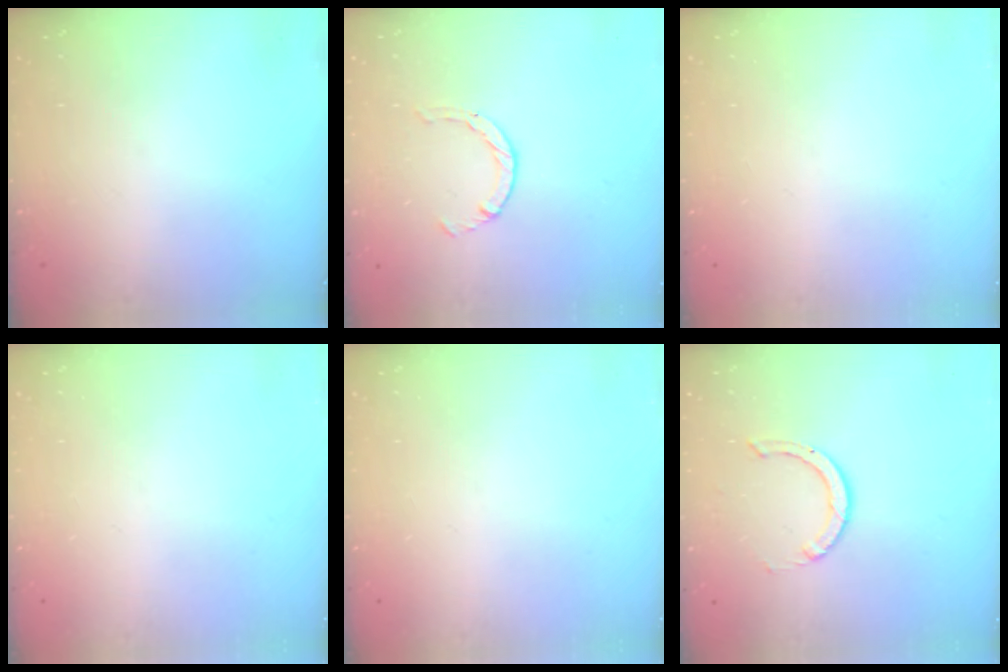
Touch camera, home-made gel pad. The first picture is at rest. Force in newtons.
{"total": 2.1, "press": 2.1, "slide": 0.3}
{"total": 0.0}
{"total": 0.0}
{"total": 0.0}
{"total": 2.8, "press": 2.8, "slide": 0.2}